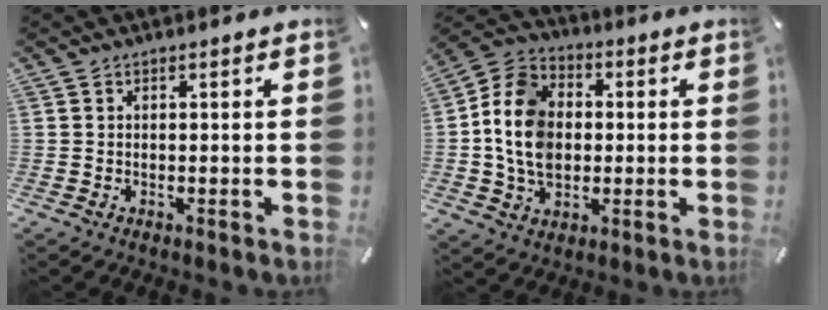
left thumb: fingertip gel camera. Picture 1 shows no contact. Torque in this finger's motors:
{"motor_torque": [0.29, 1.91, 1.66, 0.26, 0.28]}